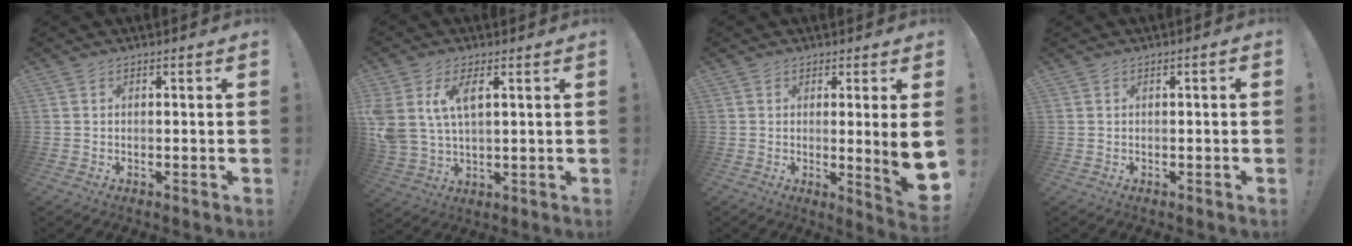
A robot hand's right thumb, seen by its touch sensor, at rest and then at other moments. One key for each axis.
{"total": 9.0, "fx": 4.2, "fy": 4.7, "fz": 6.5, "tx": -0.134, "ty": -0.009, "tz": 0.077}
{"total": 8.3, "fx": 0.2, "fy": 0.1, "fz": 8.3, "tx": -0.111, "ty": -0.017, "tz": 0.004}
{"total": 0.8, "fx": -0.2, "fy": 0.1, "fz": 0.7, "tx": -0.011, "ty": 0.001, "tz": -0.004}